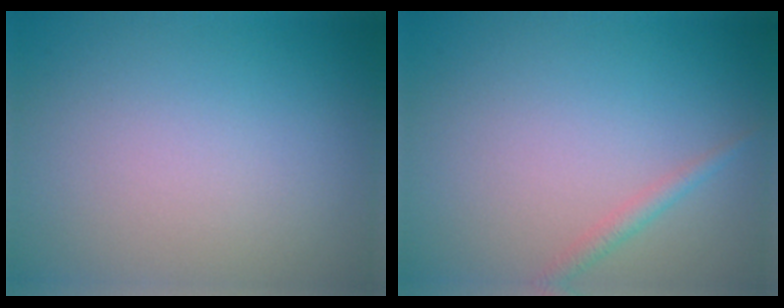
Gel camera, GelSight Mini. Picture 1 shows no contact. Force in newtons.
{"total": 1.3, "press": 1.3, "slide": 0.0}